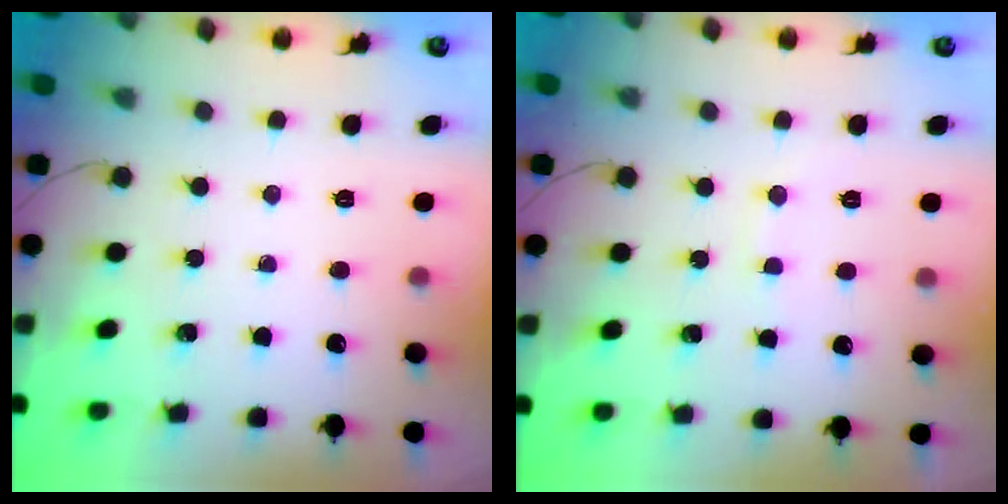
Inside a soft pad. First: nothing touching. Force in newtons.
{"total": 5.0, "press": 4.8, "slide": 1.4}